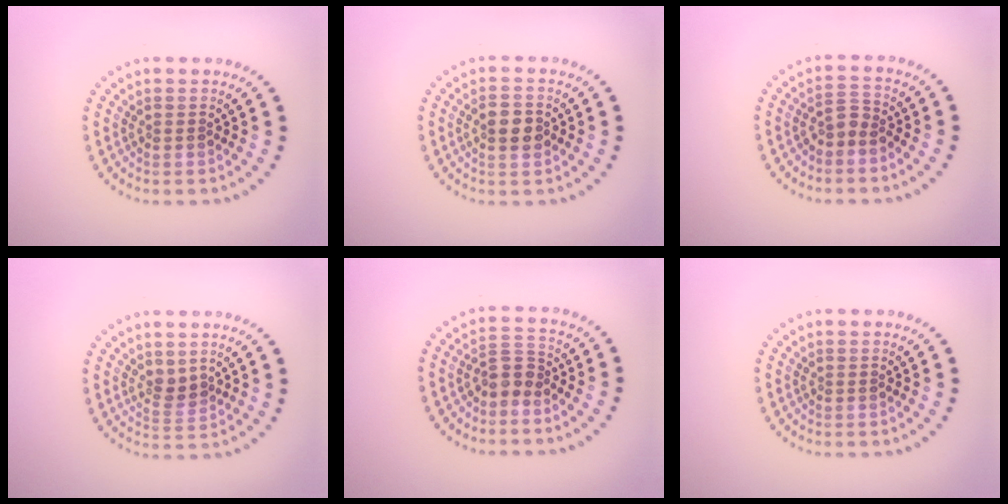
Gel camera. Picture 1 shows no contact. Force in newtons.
{"total": 2.7, "press": 2.7, "slide": 0.2}
{"total": 1.8, "press": 1.4, "slide": 1.2}
{"total": 1.6, "press": 1.3, "slide": 0.9}
{"total": 2.1, "press": 1.7, "slide": 1.1}
{"total": 0.0}